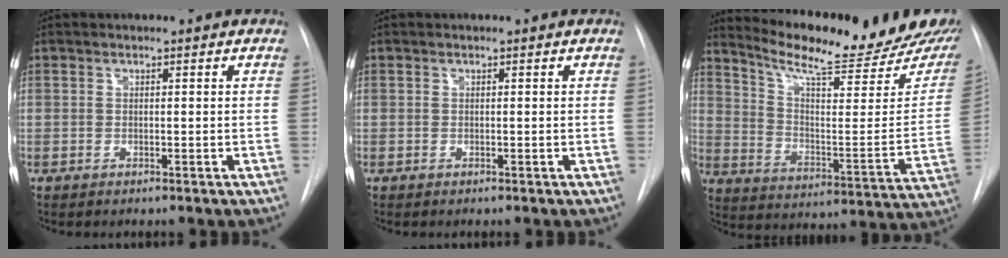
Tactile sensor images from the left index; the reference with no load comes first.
{"total": 0.0}
{"total": 23.3, "force": [20.2, 2.8, 11.3], "torque": [-0.177, -0.076, 0.276]}